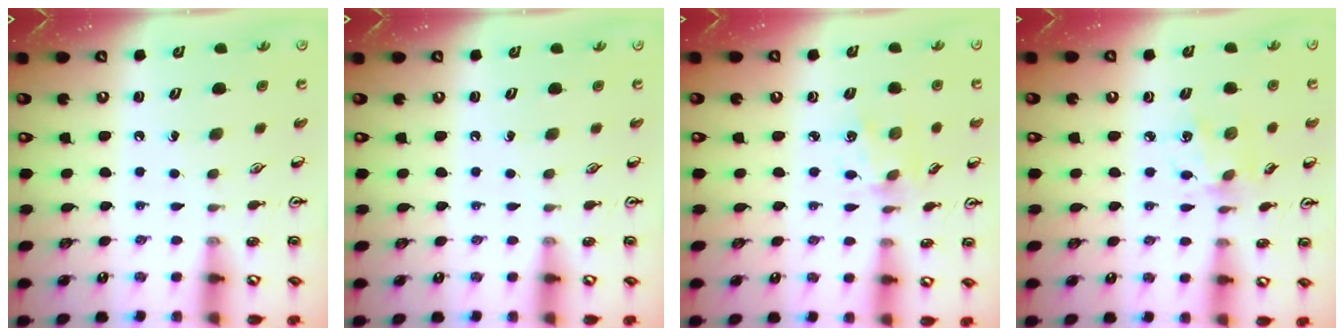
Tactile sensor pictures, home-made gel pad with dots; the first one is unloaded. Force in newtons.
{"total": 0.0}
{"total": 1.7, "press": 1.7, "slide": 0.3}
{"total": 2.8, "press": 2.8, "slide": 0.5}